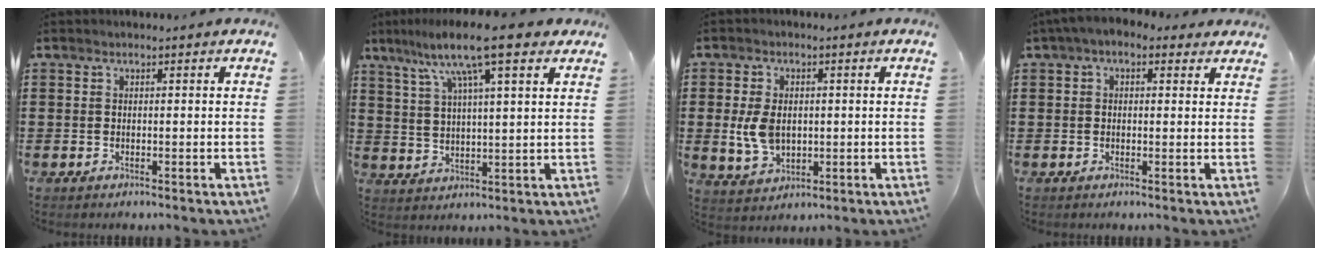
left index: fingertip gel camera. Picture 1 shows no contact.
{"total": 11.6, "force": [7.7, 2.0, 8.4], "torque": [-0.174, -0.014, 0.130]}
{"total": 5.9, "force": [0.1, 4.0, 4.3], "torque": [-0.116, 0.001, -0.005]}
{"total": 2.5, "force": [1.0, 1.5, 1.6], "torque": [-0.036, 0.007, 0.016]}